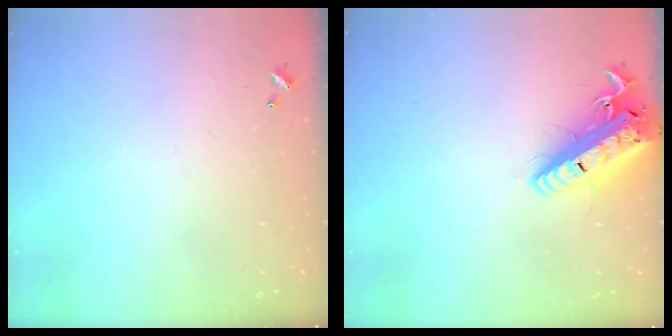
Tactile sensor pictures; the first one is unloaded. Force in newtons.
{"total": 21.8, "press": 21.4, "slide": 4.2}